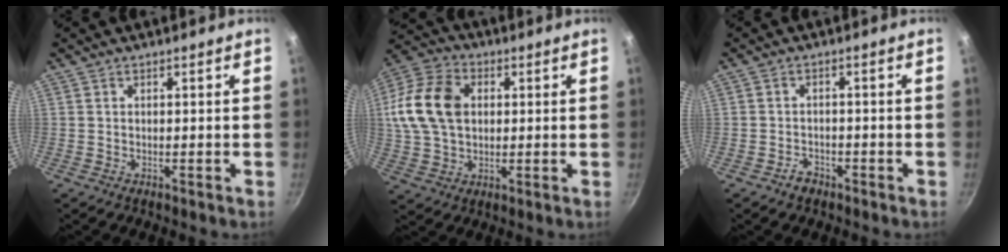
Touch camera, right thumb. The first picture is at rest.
{"total": 15.9, "force": [2.5, 11.4, 10.8], "torque": [-0.188, 0.017, 0.036]}
{"total": 2.5, "force": [-1.8, 1.7, 0.7], "torque": [-0.002, 0.021, -0.026]}